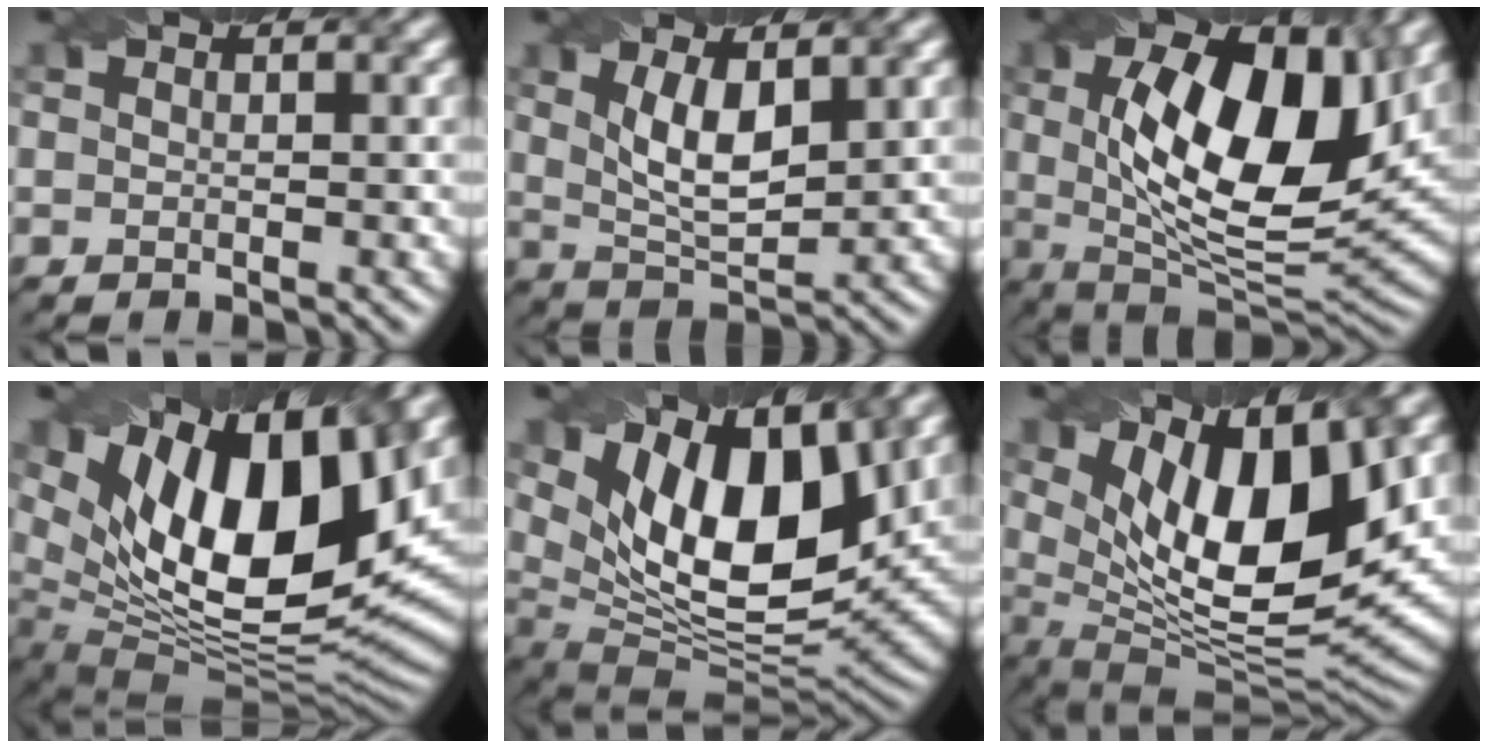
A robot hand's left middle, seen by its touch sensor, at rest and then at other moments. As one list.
[{"total": 5.1, "force": [1.5, 2.0, 4.4], "torque": [-0.093, -0.005, 0.033]}, {"total": 14.8, "force": [2.9, 6.6, 13.0], "torque": [-0.206, -0.006, 0.044]}, {"total": 16.7, "force": [6.3, 8.0, 13.2], "torque": [-0.215, 0.014, 0.104]}, {"total": 14.7, "force": [6.2, 6.7, 11.4], "torque": [-0.197, 0.014, 0.101]}, {"total": 13.3, "force": [4.7, 5.3, 11.3], "torque": [-0.186, -0.008, 0.086]}]